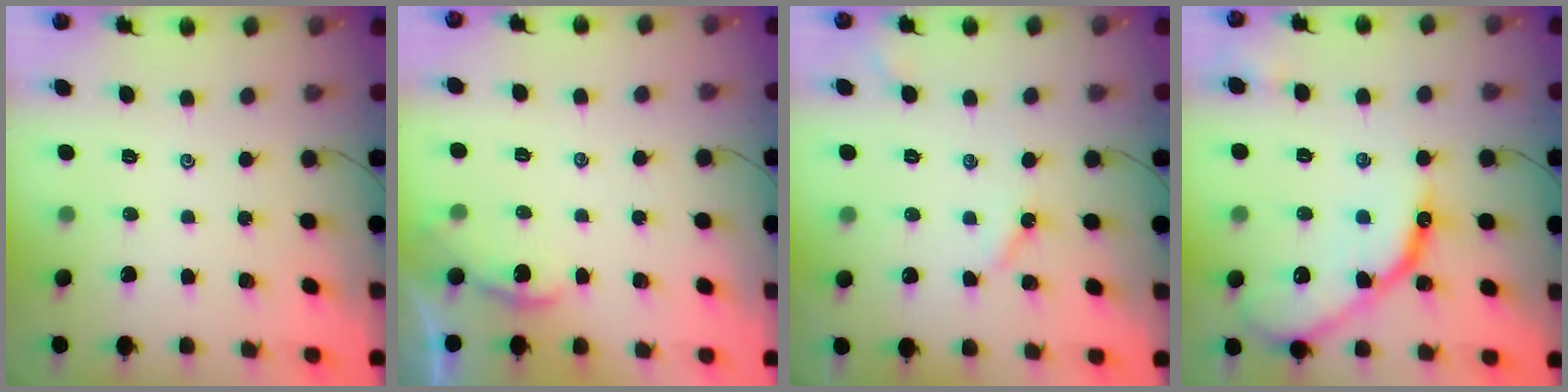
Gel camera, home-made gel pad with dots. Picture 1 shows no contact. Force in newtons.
{"total": 1.5, "press": 1.5, "slide": 0.2}
{"total": 3.5, "press": 3.4, "slide": 0.4}
{"total": 15.1, "press": 15.0, "slide": 1.5}